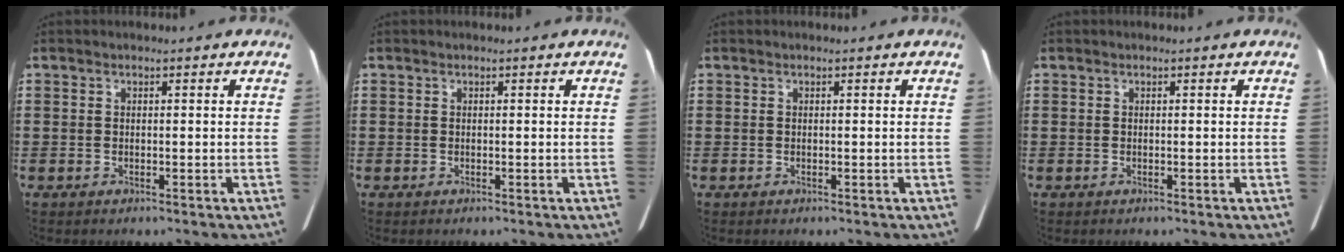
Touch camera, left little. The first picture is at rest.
{"total": 0.0}
{"total": 0.0}
{"total": 0.0}